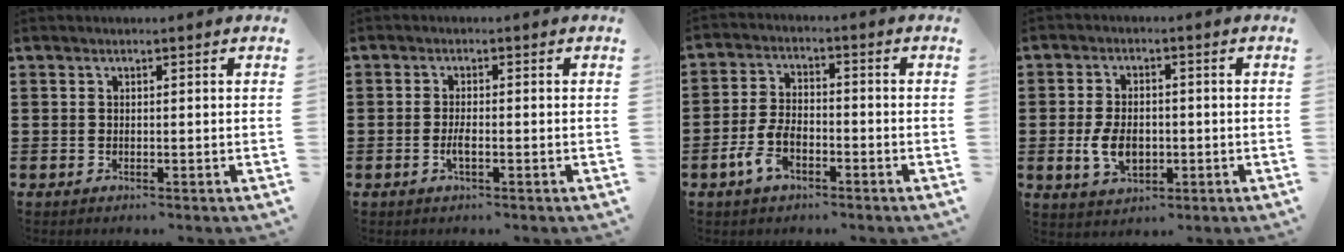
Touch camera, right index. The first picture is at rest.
{"total": 2.1, "force": [-0.8, 0.3, 2.0], "torque": [-0.044, -0.005, -0.015]}
{"total": 5.6, "force": [-2.9, 2.8, 3.9], "torque": [-0.100, -0.001, -0.062]}
{"total": 5.9, "force": [-1.1, 3.6, 4.5], "torque": [-0.102, -0.003, -0.021]}